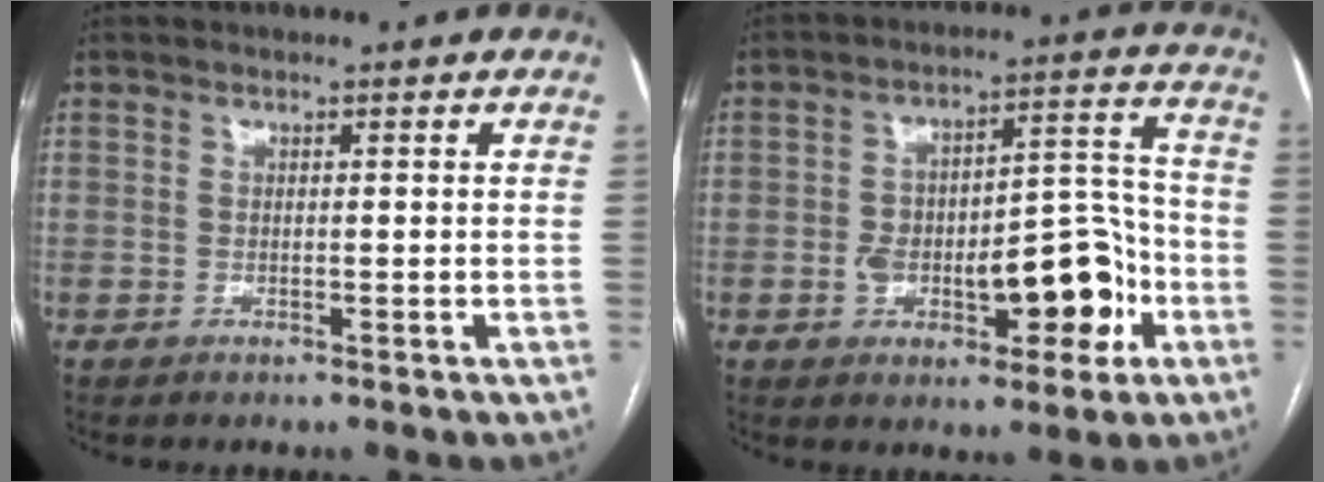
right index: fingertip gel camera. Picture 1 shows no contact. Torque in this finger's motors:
{"motor_torque": [0.30, -0.09, 0.66, 0.08]}